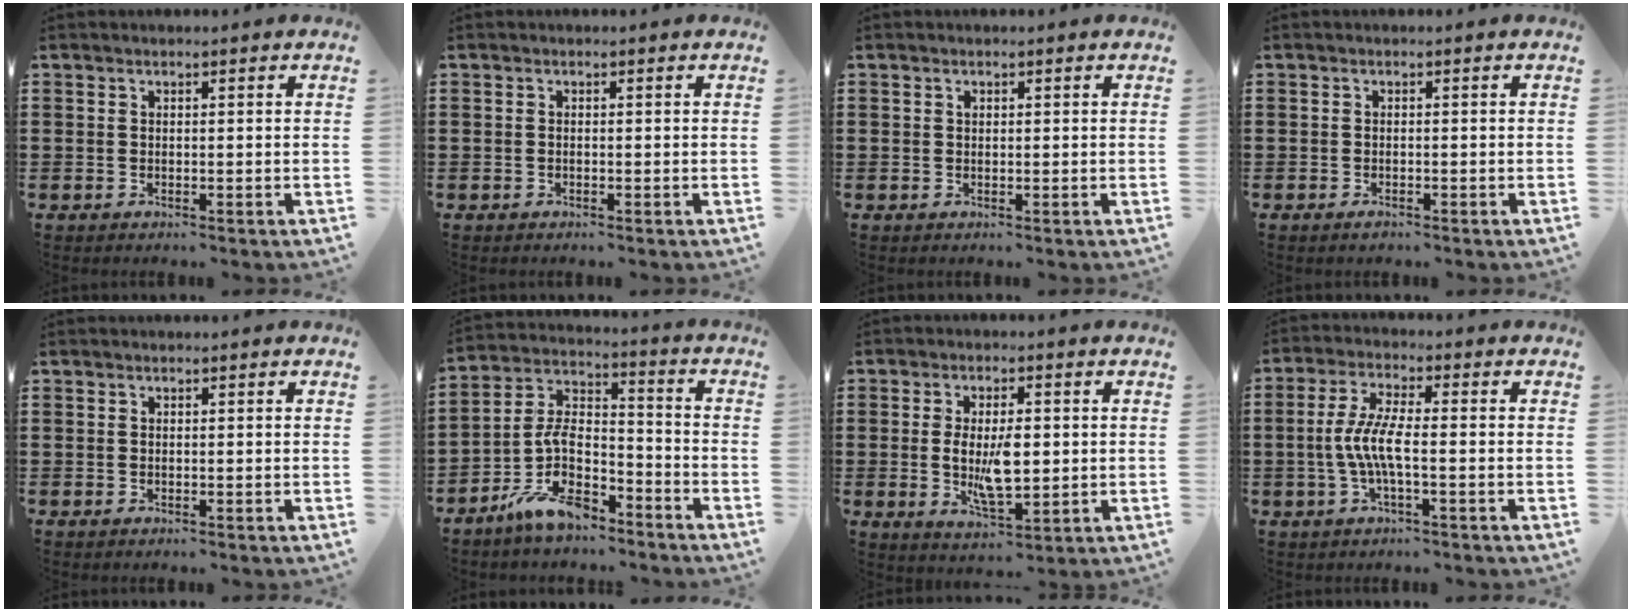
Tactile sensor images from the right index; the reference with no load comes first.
{"total": 0.0}
{"total": 0.6, "force": [0.2, 0.4, 0.3], "torque": [-0.008, 0.000, 0.005]}
{"total": 0.6, "force": [-0.4, 0.1, 0.3], "torque": [-0.009, -0.004, -0.007]}
{"total": 0.0}
{"total": 8.6, "force": [-5.6, 4.1, 5.1], "torque": [-0.122, -0.003, -0.114]}
{"total": 6.8, "force": [0.0, 2.8, 6.2], "torque": [-0.119, -0.002, -0.006]}
{"total": 5.8, "force": [-1.2, 1.3, 5.6], "torque": [-0.133, -0.009, -0.033]}